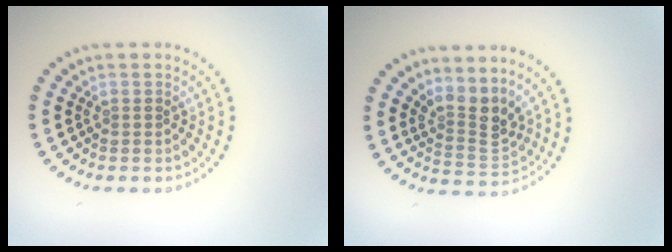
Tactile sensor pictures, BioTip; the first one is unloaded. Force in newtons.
{"total": 3.1, "press": 2.2, "slide": 2.2}